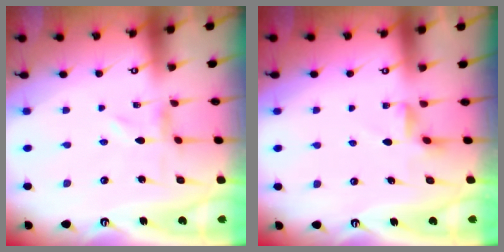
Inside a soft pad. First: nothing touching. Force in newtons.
{"total": 2.5, "press": 2.4, "slide": 0.6}